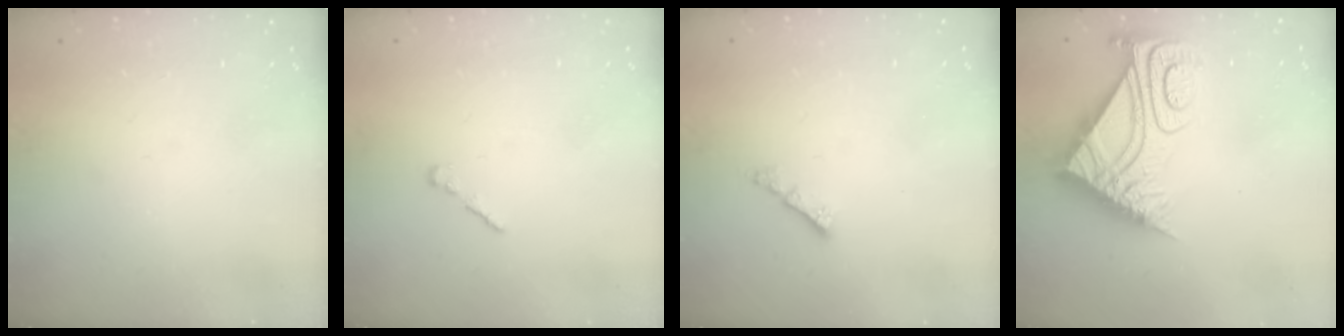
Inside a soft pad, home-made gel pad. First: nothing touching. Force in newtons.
{"total": 1.0, "press": 0.9, "slide": 0.5}
{"total": 2.0, "press": 2.0, "slide": 0.4}
{"total": 13.2, "press": 13.2, "slide": 1.3}